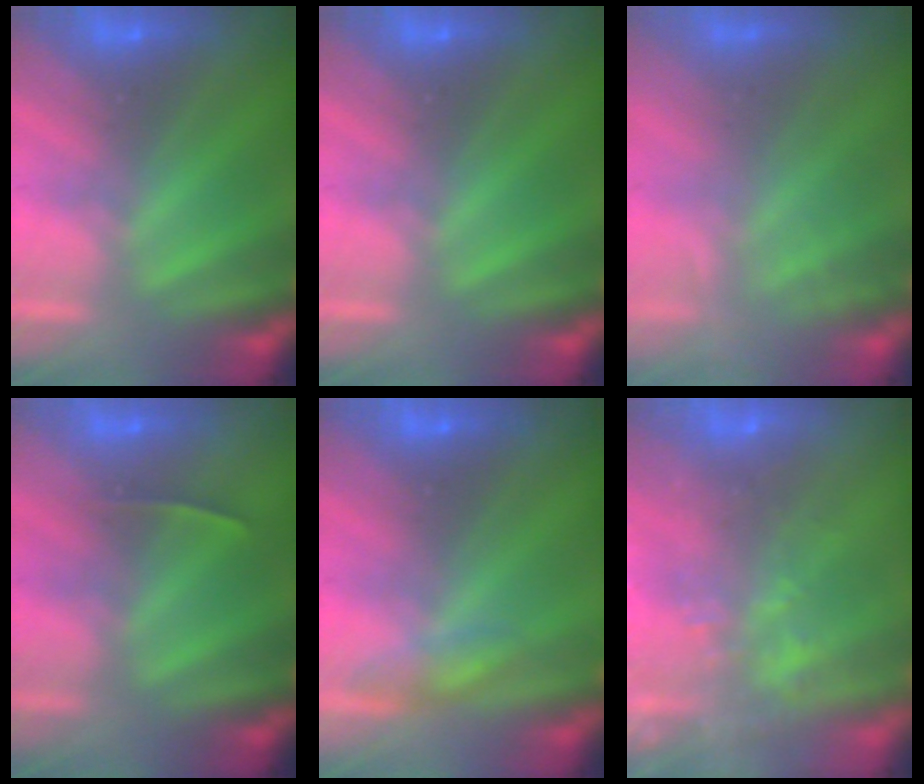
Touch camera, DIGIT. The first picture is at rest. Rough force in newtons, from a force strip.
{"total": 0.0}
{"total": 2.3}
{"total": 1.4}
{"total": 3.8}
{"total": 7.3}